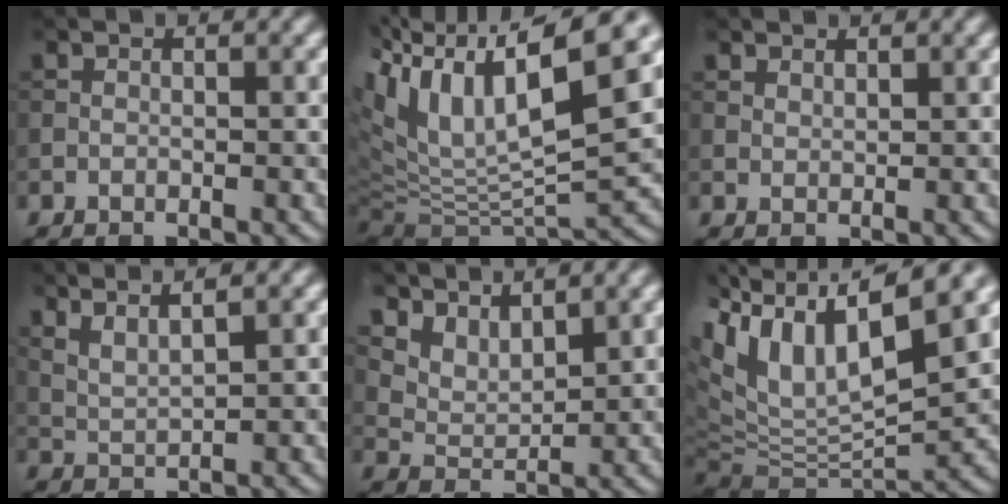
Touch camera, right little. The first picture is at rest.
{"total": 14.1, "force": [5.1, 4.9, 12.3], "torque": [-0.225, 0.016, 0.090]}
{"total": 1.3, "force": [1.1, 0.6, 0.2], "torque": [-0.006, 0.000, 0.023]}
{"total": 4.1, "force": [3.2, 0.9, 2.4], "torque": [-0.036, 0.011, 0.048]}
{"total": 4.0, "force": [3.6, 1.4, 1.2], "torque": [-0.041, -0.008, 0.074]}
{"total": 11.3, "force": [4.1, 4.3, 9.7], "torque": [-0.199, 0.008, 0.076]}